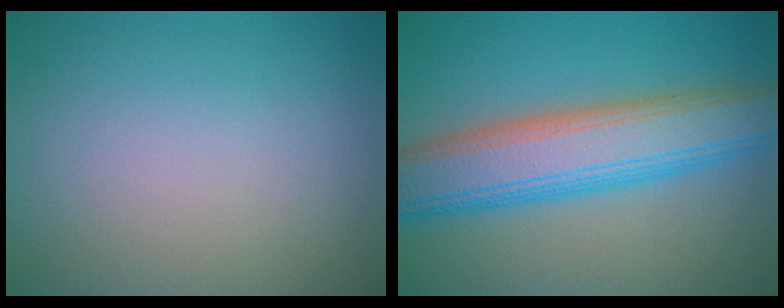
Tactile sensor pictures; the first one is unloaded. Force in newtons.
{"total": 8.6, "press": 8.6, "slide": 0.1}